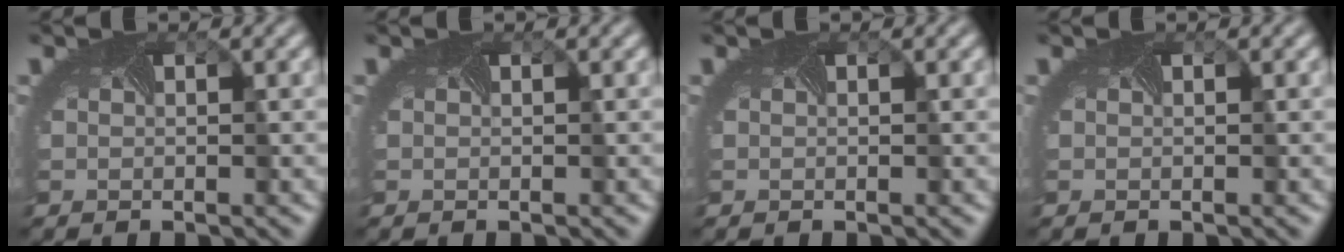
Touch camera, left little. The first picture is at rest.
{"total": 0.0}
{"total": 0.0}
{"total": 0.0}